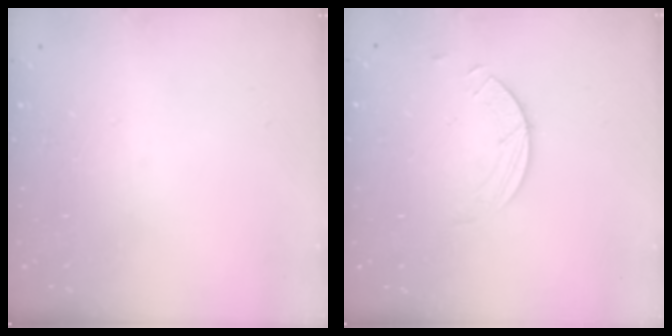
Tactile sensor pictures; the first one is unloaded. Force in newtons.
{"total": 2.6, "press": 2.6, "slide": 0.3}